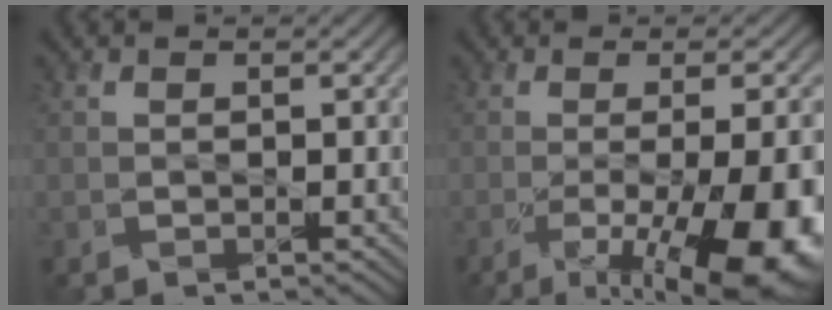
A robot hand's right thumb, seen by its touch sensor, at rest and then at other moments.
{"total": 15.7, "force": [-5.9, 4.7, 13.7], "torque": [-0.180, -0.025, -0.073]}